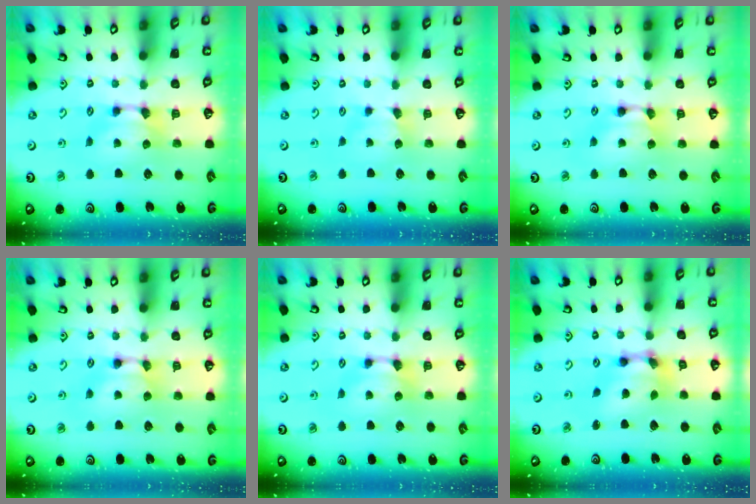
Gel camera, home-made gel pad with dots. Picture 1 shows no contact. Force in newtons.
{"total": 1.4, "press": 1.4, "slide": 0.3}
{"total": 1.7, "press": 1.6, "slide": 0.2}
{"total": 1.6, "press": 1.5, "slide": 0.2}
{"total": 0.0}
{"total": 6.6, "press": 6.2, "slide": 2.4}